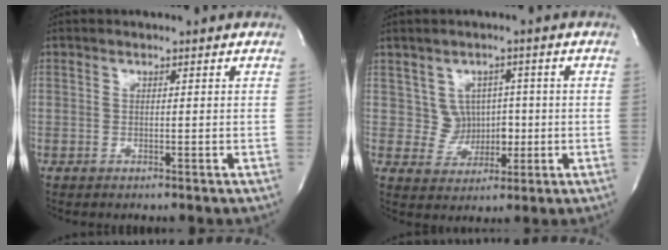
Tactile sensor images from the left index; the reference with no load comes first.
{"total": 4.4, "force": [0.2, 4.3, 1.0], "torque": [-0.004, 0.013, 0.009]}